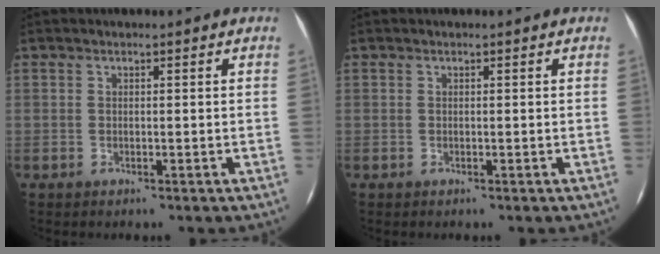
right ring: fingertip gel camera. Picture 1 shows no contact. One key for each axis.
{"total": 0.0}